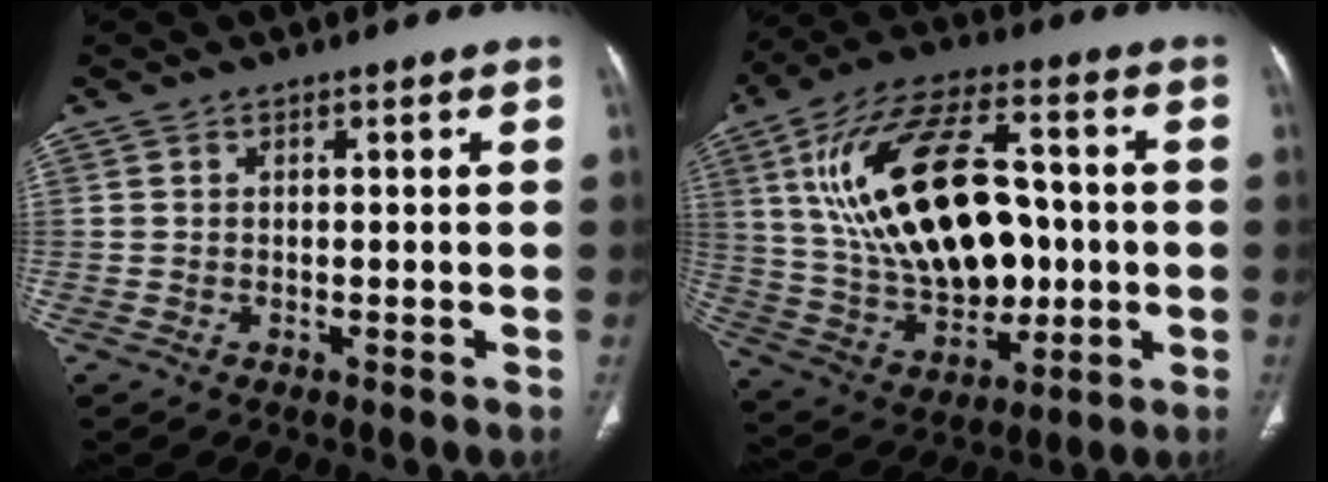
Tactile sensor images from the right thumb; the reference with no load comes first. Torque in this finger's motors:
{"motor_torque": [-0.72, 2.11, 2.35, 0.42, 0.26]}